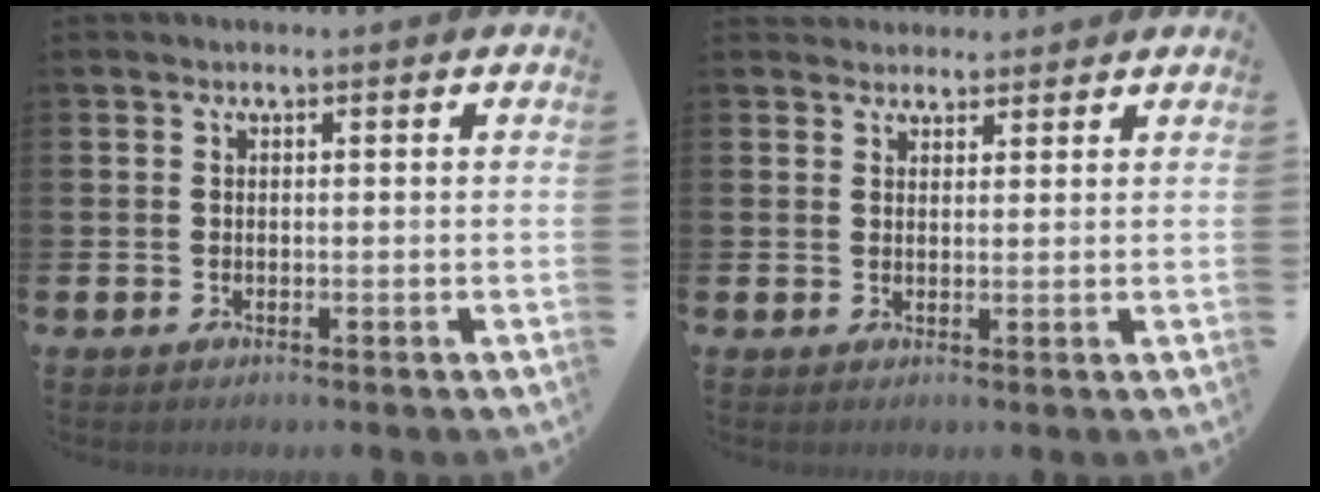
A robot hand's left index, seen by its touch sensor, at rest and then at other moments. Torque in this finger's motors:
{"motor_torque": [1.26, -0.88, 0.10, 0.01]}